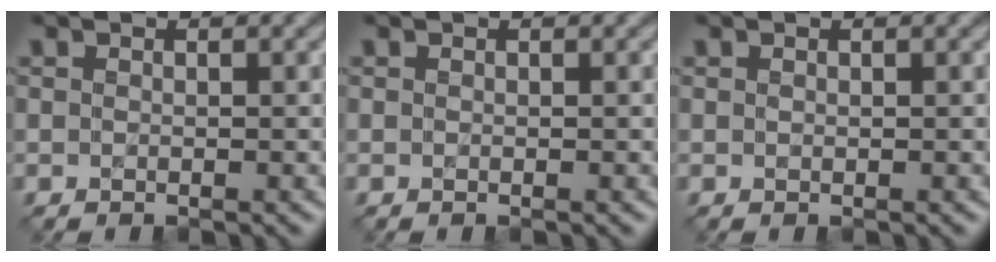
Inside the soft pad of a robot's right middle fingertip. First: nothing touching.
{"total": 0.0}
{"total": 0.0}